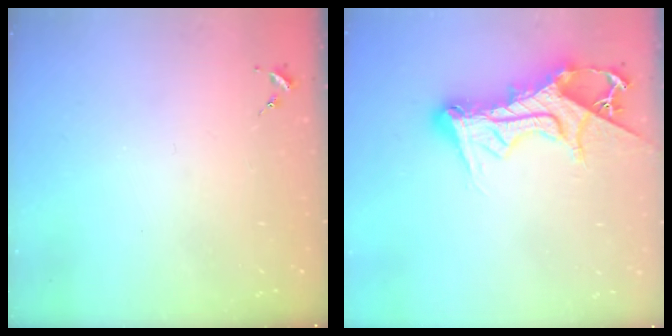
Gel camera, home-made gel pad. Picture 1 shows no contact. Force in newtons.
{"total": 15.9, "press": 15.9, "slide": 1.6}